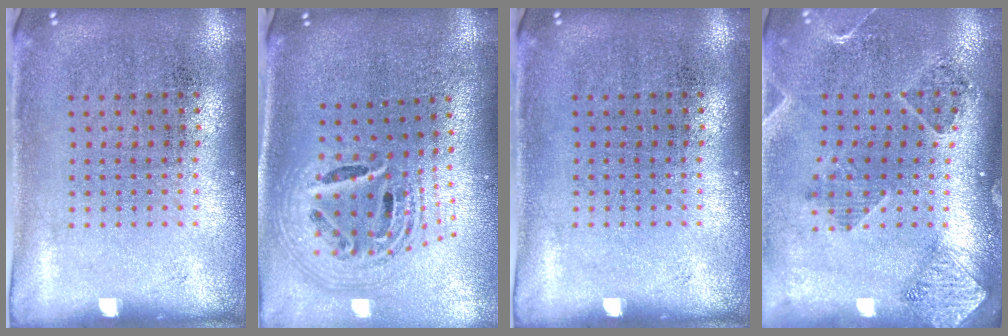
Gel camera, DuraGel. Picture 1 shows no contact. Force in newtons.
{"total": 2.5, "press": 1.8, "slide": 1.7}
{"total": 0.0}
{"total": 1.5, "press": 1.5, "slide": 0.3}